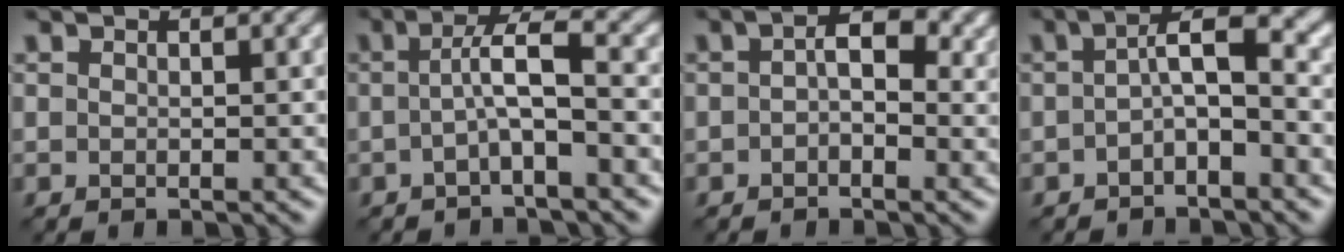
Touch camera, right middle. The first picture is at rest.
{"total": 3.1, "force": [-0.5, 0.4, 3.0], "torque": [-0.055, 0.011, -0.013]}
{"total": 3.2, "force": [0.1, 1.8, 2.7], "torque": [-0.038, 0.003, -0.006]}
{"total": 3.0, "force": [-0.7, 0.7, 2.9], "torque": [-0.048, 0.015, -0.018]}